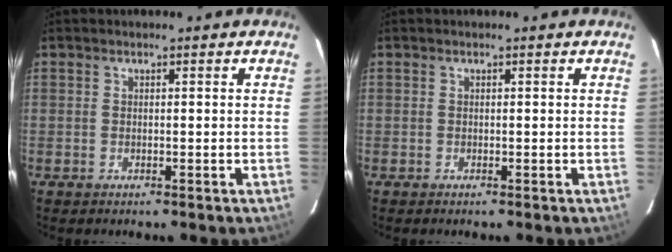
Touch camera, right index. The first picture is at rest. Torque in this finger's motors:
{"motor_torque": [0.07, -0.09, 0.01, 0.00]}